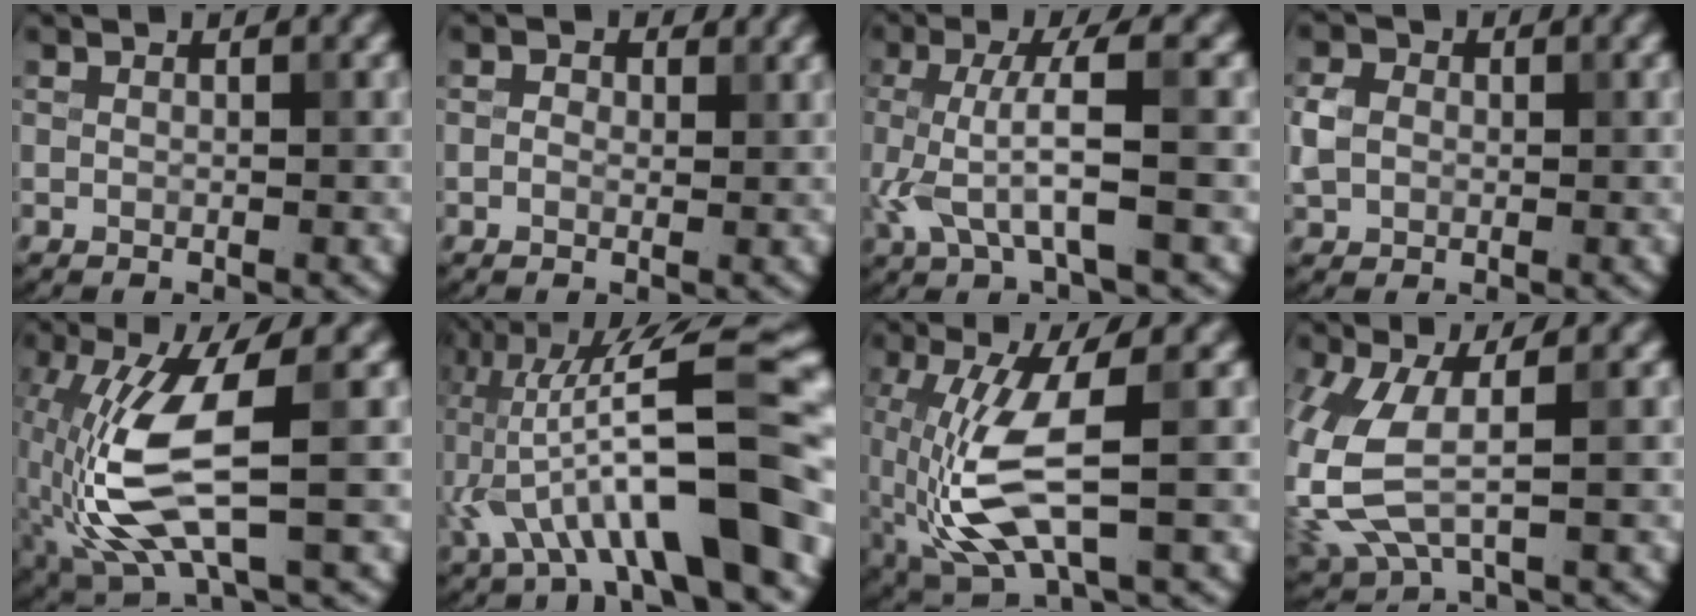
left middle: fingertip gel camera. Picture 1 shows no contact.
{"total": 1.3, "force": [0.3, 1.0, 0.8], "torque": [-0.010, -0.005, -0.001]}
{"total": 5.0, "force": [-0.4, 1.0, 4.9], "torque": [-0.104, 0.002, -0.007]}
{"total": 2.7, "force": [0.1, 2.3, 1.4], "torque": [-0.032, 0.002, -0.002]}
{"total": 8.7, "force": [-1.6, 2.5, 8.1], "torque": [-0.191, -0.002, -0.028]}
{"total": 14.2, "force": [-3.1, 3.7, 13.3], "torque": [-0.223, 0.025, -0.049]}
{"total": 7.6, "force": [-1.1, 2.3, 7.2], "torque": [-0.173, -0.005, -0.016]}
{"total": 7.0, "force": [-0.6, 3.5, 6.0], "torque": [-0.175, -0.010, -0.009]}